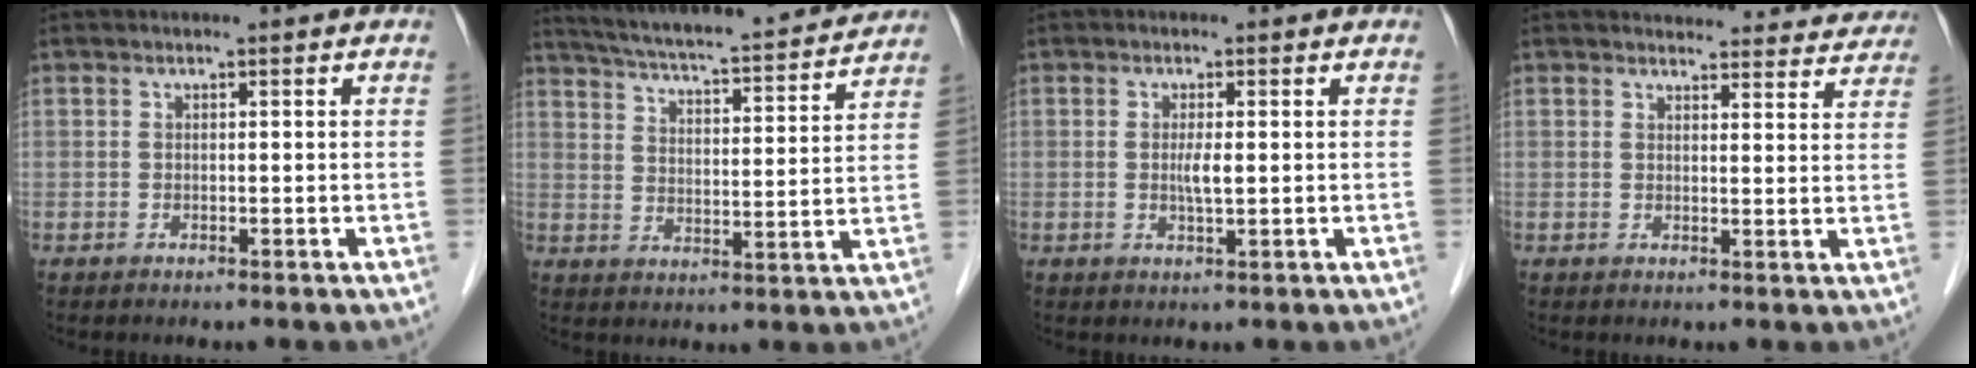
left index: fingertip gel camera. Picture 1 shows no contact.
{"total": 20.8, "force": [19.1, 2.2, 8.2], "torque": [-0.138, 0.002, 0.265]}
{"total": 2.2, "force": [-0.1, 0.2, 2.2], "torque": [-0.046, -0.005, 0.000]}
{"total": 15.2, "force": [14.6, 3.7, 1.9], "torque": [0.006, -0.019, 0.147]}